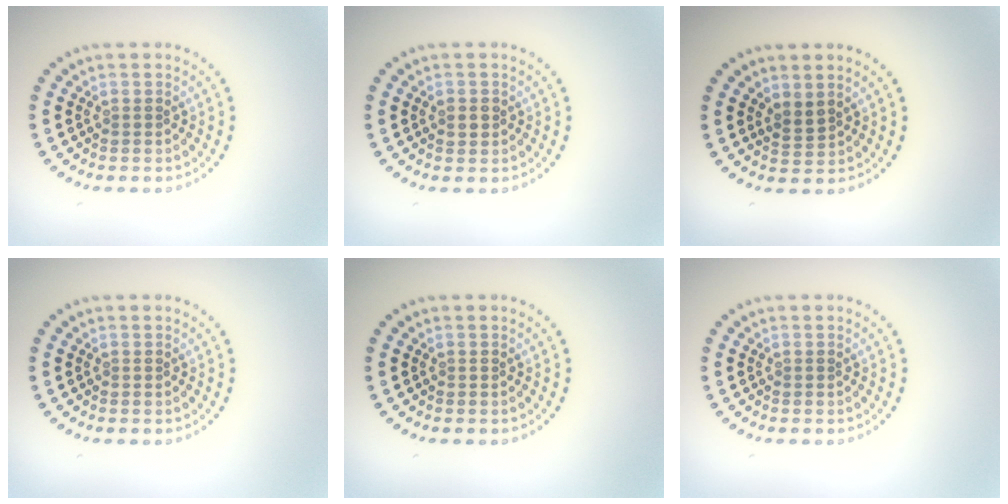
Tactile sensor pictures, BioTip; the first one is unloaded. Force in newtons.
{"total": 1.2, "press": 1.2, "slide": 0.3}
{"total": 1.5, "press": 1.1, "slide": 0.9}
{"total": 0.0}
{"total": 0.0}
{"total": 0.0}